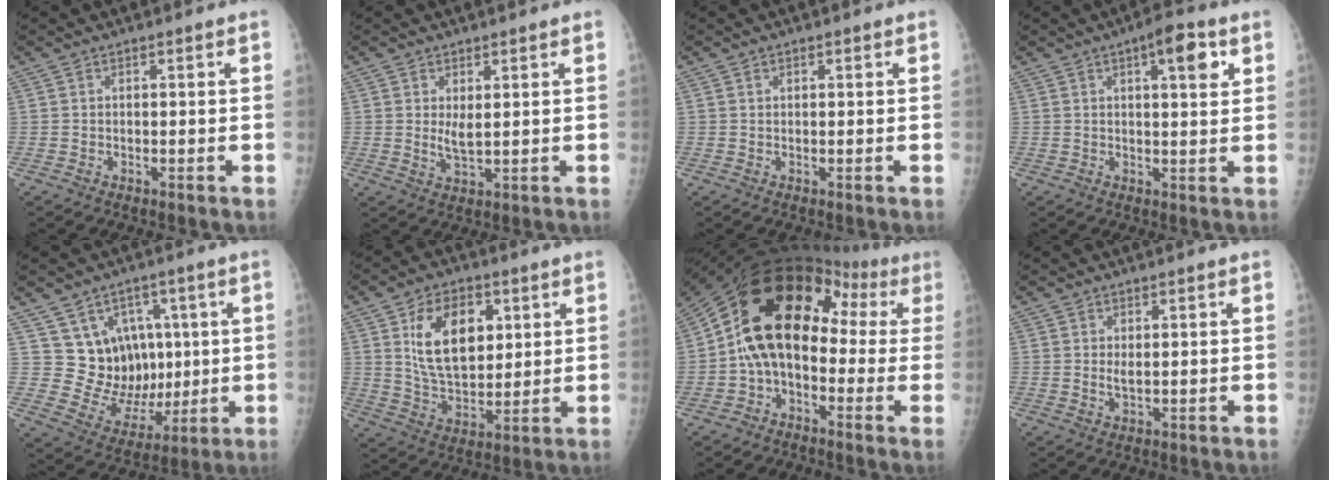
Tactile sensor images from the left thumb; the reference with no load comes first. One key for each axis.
{"total": 3.3, "fx": 1.0, "fy": 1.4, "fz": 2.8, "tx": -0.048, "ty": -0.015, "tz": 0.023}
{"total": 0.7, "fx": 0.4, "fy": 0.4, "fz": 0.4, "tx": -0.002, "ty": -0.002, "tz": 0.007}
{"total": 7.3, "fx": 3.2, "fy": 2.2, "fz": 6.1, "tx": -0.074, "ty": -0.009, "tz": 0.040}
{"total": 13.1, "fx": 3.6, "fy": 11.0, "fz": 6.3, "tx": -0.047, "ty": -0.019, "tz": 0.085}
{"total": 14.6, "fx": 4.8, "fy": 8.9, "fz": 10.6, "tx": -0.143, "ty": -0.023, "tz": 0.096}
{"total": 17.1, "fx": 0.9, "fy": 11.7, "fz": 12.5, "tx": -0.160, "ty": 0.067, "tz": -0.003}
{"total": 1.8, "fx": 0.5, "fy": 0.9, "fz": 1.5, "tx": -0.023, "ty": -0.006, "tz": 0.012}